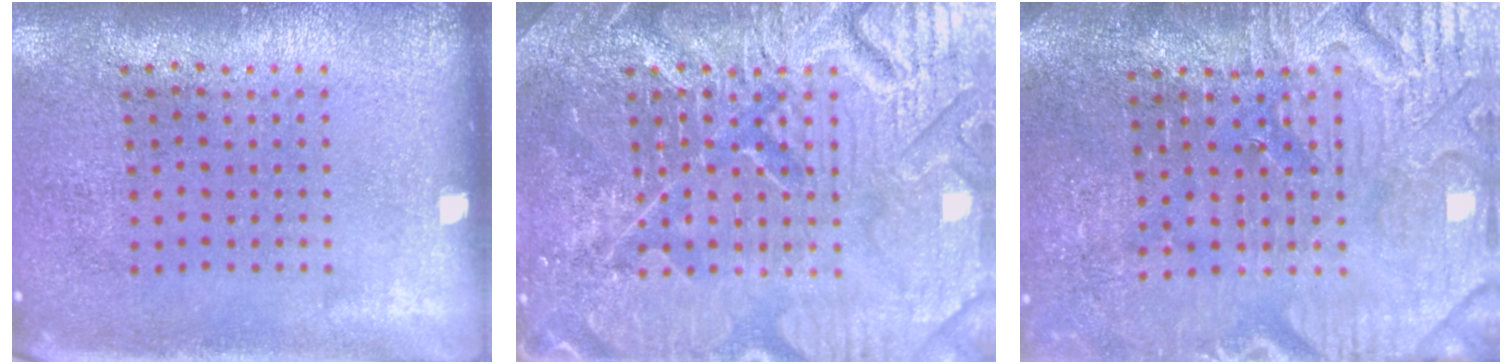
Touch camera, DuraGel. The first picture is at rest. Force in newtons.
{"total": 7.6, "press": 7.5, "slide": 0.9}
{"total": 4.0, "press": 3.8, "slide": 1.3}